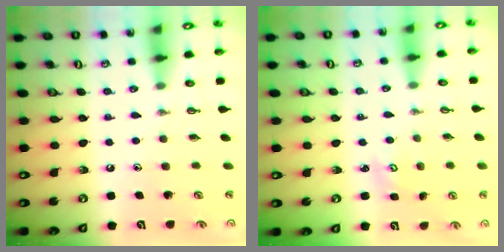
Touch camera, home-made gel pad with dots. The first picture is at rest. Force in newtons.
{"total": 2.0, "press": 2.0, "slide": 0.3}